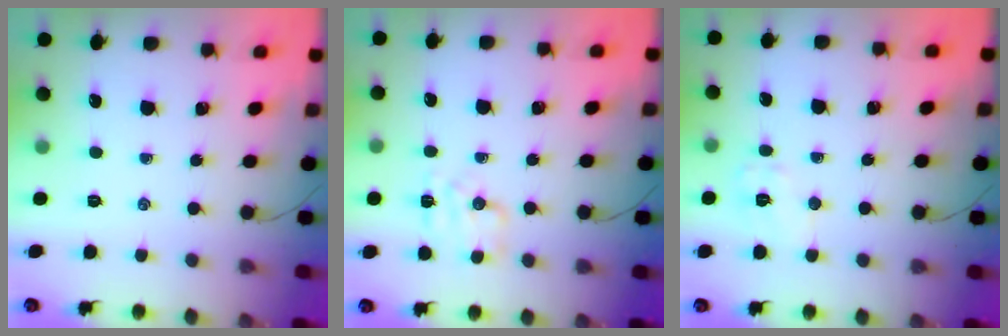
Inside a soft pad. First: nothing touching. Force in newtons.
{"total": 6.0, "press": 5.9, "slide": 1.0}
{"total": 6.5, "press": 6.4, "slide": 0.9}